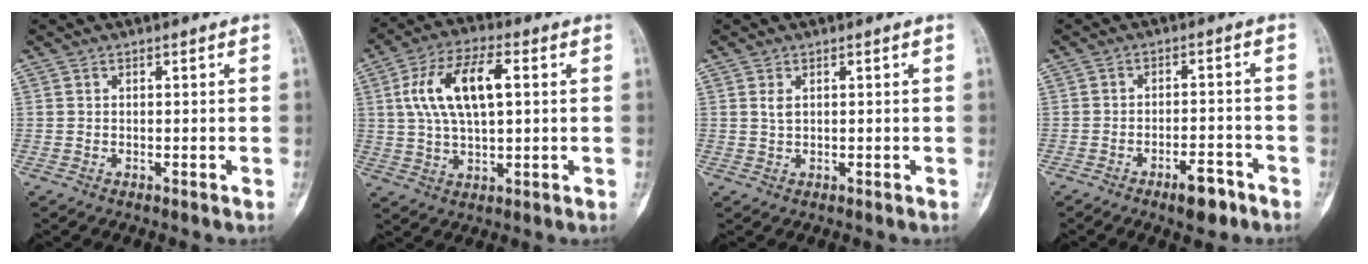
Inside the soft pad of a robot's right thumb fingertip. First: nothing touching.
{"total": 13.3, "force": [2.8, 6.0, 11.6], "torque": [-0.223, 0.014, 0.051]}
{"total": 1.3, "force": [0.5, 0.6, 1.0], "torque": [-0.017, 0.003, 0.012]}
{"total": 5.7, "force": [-3.7, 2.2, 3.8], "torque": [-0.050, 0.022, -0.052]}